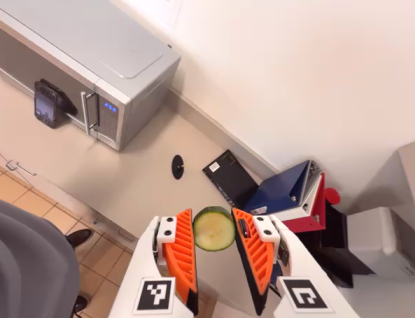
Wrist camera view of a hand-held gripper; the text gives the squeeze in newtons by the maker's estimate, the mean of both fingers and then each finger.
{"total": 7.3, "left": 7.1, "right": 7.5}